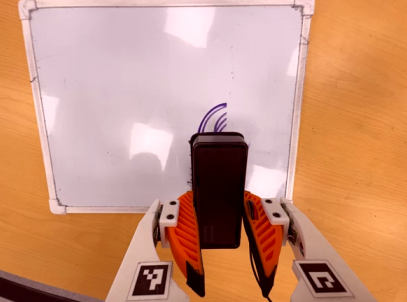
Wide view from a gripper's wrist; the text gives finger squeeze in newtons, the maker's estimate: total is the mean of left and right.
{"total": 6.6, "left": 5.5, "right": 7.7}